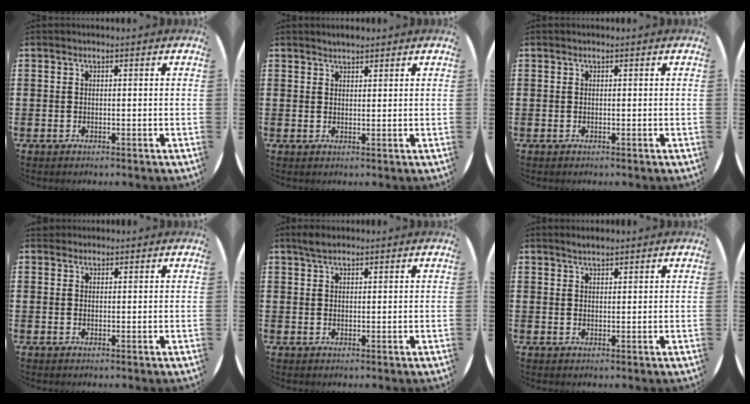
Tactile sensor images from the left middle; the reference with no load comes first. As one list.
[{"total": 1.5, "force": [1.5, 0.2, 0.0], "torque": [0.000, 0.004, 0.029]}, {"total": 0.0}, {"total": 0.9, "force": [0.8, 0.3, -0.1], "torque": [0.009, -0.001, 0.014]}, {"total": 2.1, "force": [1.8, 0.8, 0.8], "torque": [-0.010, 0.003, 0.031]}, {"total": 1.5, "force": [1.5, 0.2, 0.4], "torque": [-0.008, 0.004, 0.027]}]